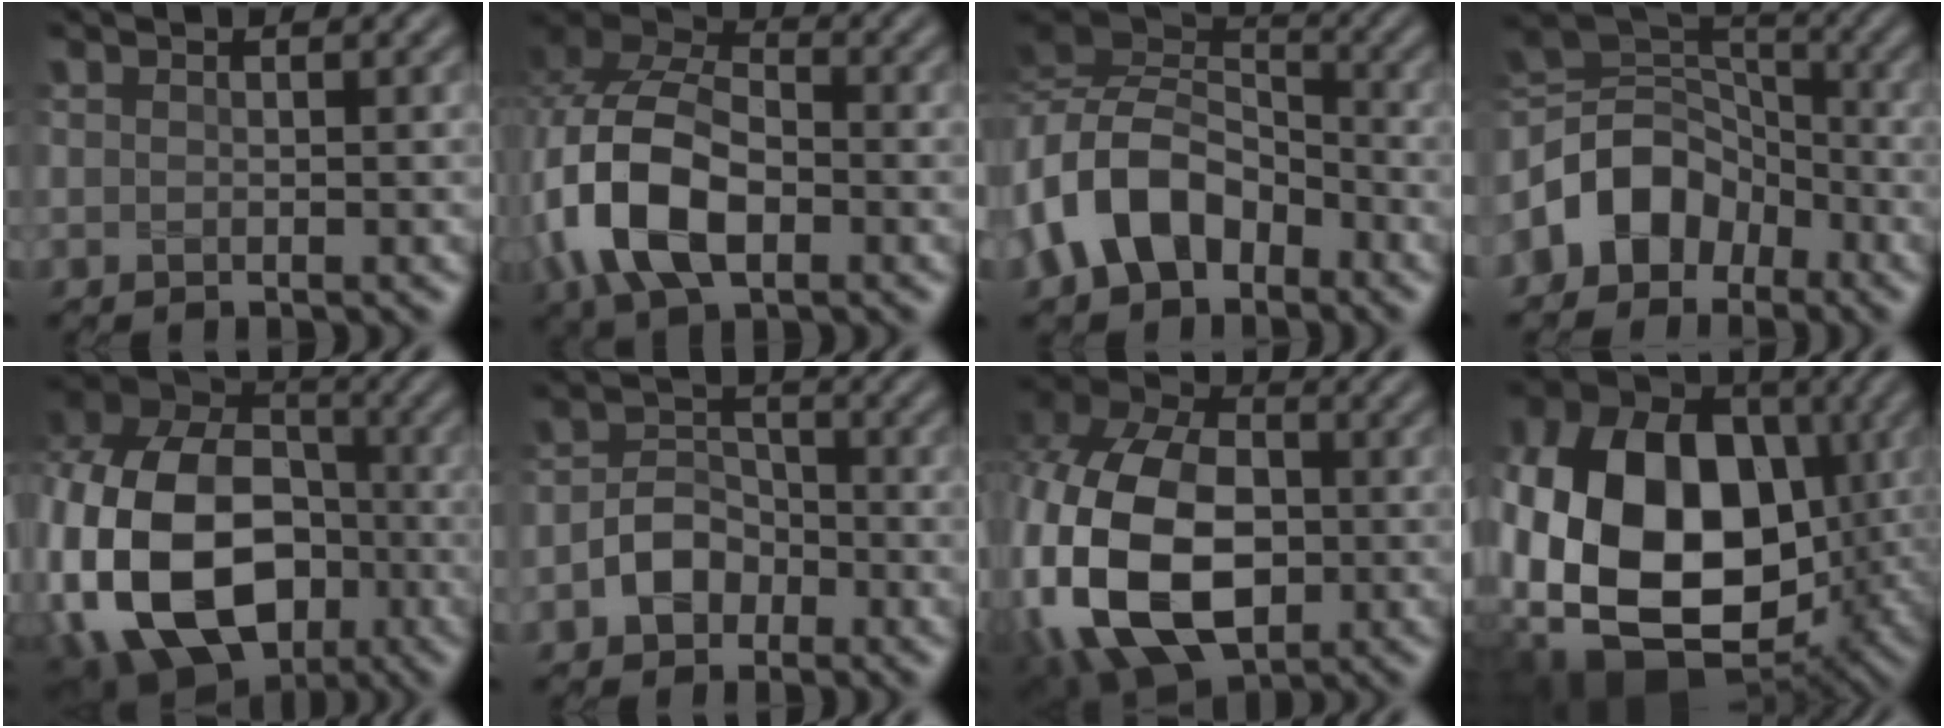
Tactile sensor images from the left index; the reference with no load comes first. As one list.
[{"total": 10.2, "force": [-2.6, 6.3, 7.6], "torque": [-0.177, 0.001, -0.065]}, {"total": 8.5, "force": [-3.2, 5.9, 5.1], "torque": [-0.098, 0.011, -0.082]}, {"total": 7.0, "force": [-3.2, 5.2, 3.3], "torque": [-0.043, 0.014, -0.073]}, {"total": 21.3, "force": [-4.4, 16.5, 12.8], "torque": [-0.282, -0.021, -0.094]}, {"total": 3.5, "force": [-1.6, 2.6, 1.7], "torque": [-0.027, 0.008, -0.032]}, {"total": 18.0, "force": [-3.5, 12.5, 12.4], "torque": [-0.257, -0.036, -0.058]}, {"total": 18.3, "force": [-1.6, 13.1, 12.6], "torque": [-0.245, -0.026, -0.014]}]